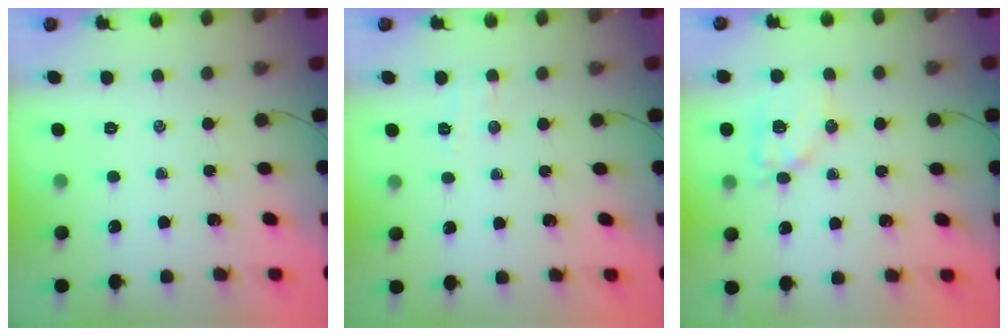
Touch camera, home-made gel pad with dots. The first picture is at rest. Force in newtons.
{"total": 4.6, "press": 4.5, "slide": 1.0}
{"total": 12.9, "press": 12.8, "slide": 1.8}